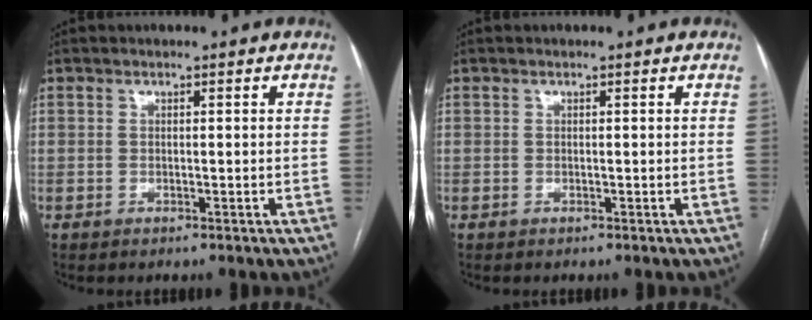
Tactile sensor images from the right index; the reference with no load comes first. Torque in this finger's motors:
{"motor_torque": [0.00, 0.00, 0.01, 0.00]}